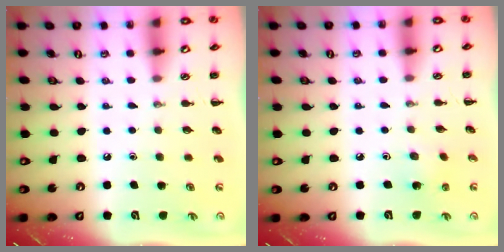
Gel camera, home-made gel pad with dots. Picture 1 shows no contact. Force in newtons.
{"total": 1.5, "press": 1.4, "slide": 0.5}